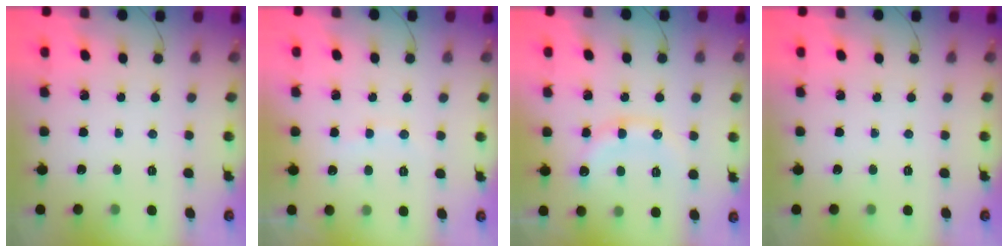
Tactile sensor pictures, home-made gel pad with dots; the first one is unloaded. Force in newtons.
{"total": 5.6, "press": 5.5, "slide": 0.8}
{"total": 14.3, "press": 14.2, "slide": 1.1}
{"total": 0.0}